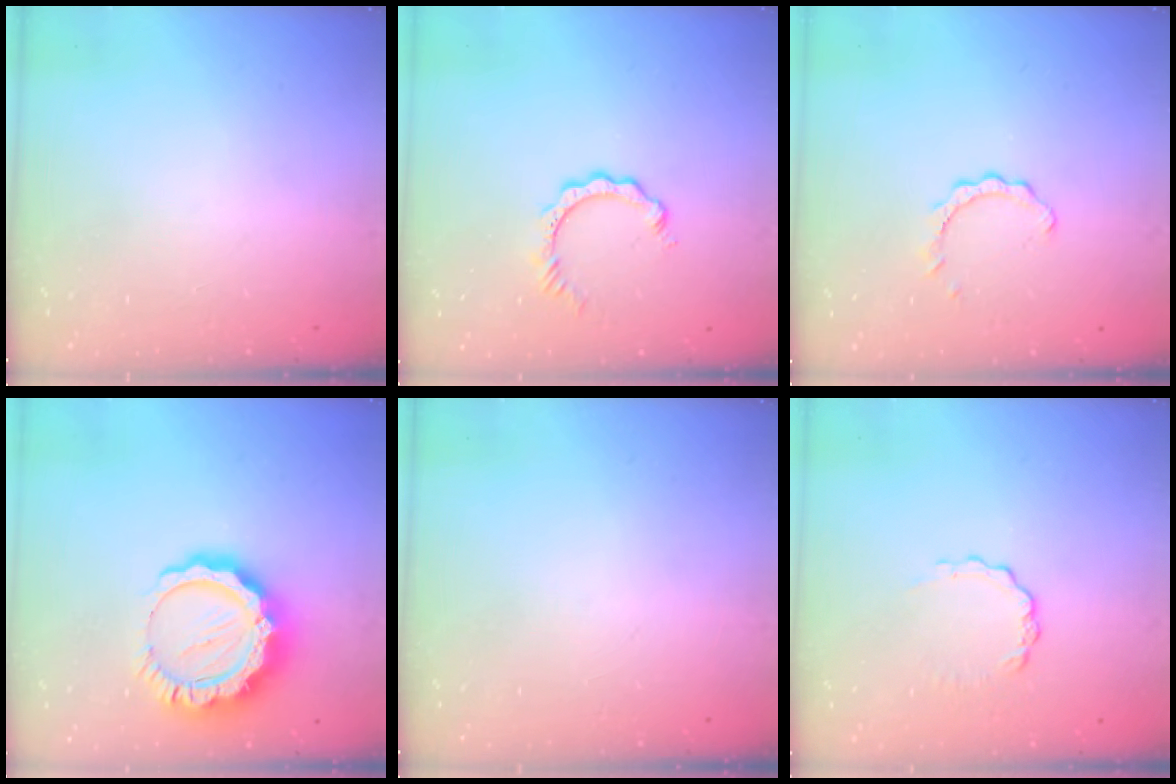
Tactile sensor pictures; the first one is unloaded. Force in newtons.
{"total": 2.8, "press": 2.7, "slide": 0.4}
{"total": 2.4, "press": 2.4, "slide": 0.3}
{"total": 14.3, "press": 14.2, "slide": 1.4}
{"total": 0.0}
{"total": 3.9, "press": 3.9, "slide": 0.4}